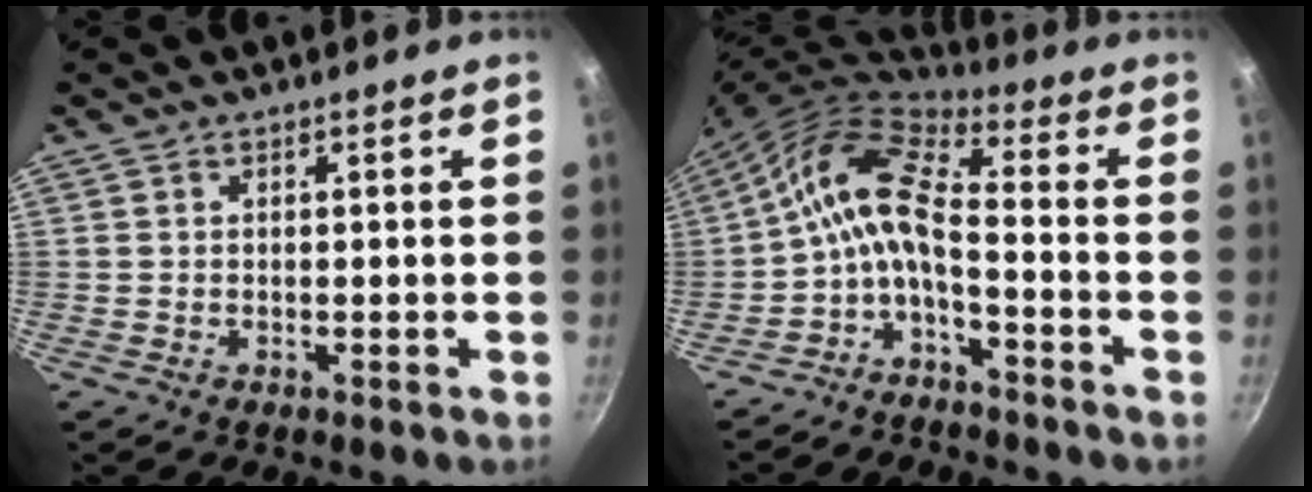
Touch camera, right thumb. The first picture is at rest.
{"total": 10.8, "force": [-2.6, 4.3, 9.5], "torque": [-0.210, 0.048, -0.061]}